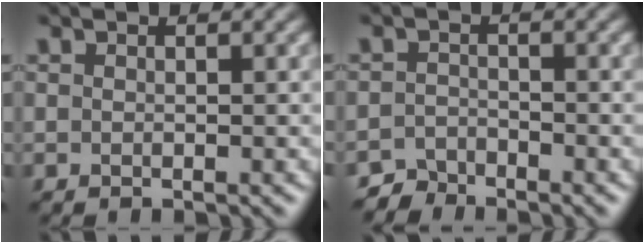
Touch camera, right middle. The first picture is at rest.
{"total": 2.1, "force": [-2.0, 0.5, -0.1], "torque": [0.005, 0.005, -0.042]}